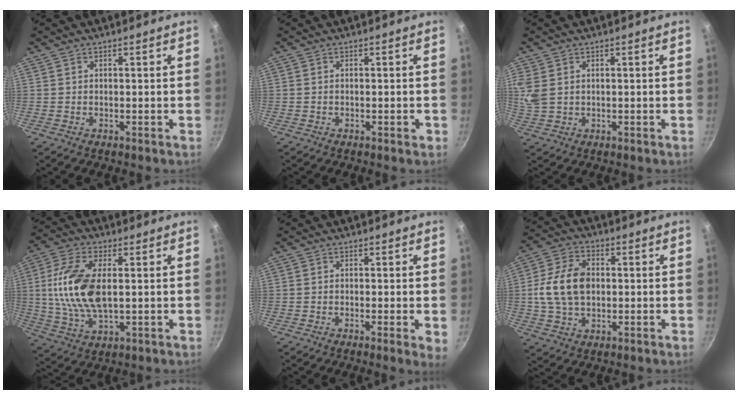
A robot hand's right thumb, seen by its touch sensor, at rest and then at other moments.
{"total": 1.2, "force": [-0.5, 0.4, 1.0], "torque": [-0.019, 0.004, -0.009]}
{"total": 5.2, "force": [1.5, 3.8, 3.2], "torque": [-0.069, 0.001, 0.035]}
{"total": 14.5, "force": [1.5, 7.3, 12.4], "torque": [-0.244, 0.003, 0.027]}
{"total": 3.1, "force": [-0.5, 0.4, 3.0], "torque": [-0.041, -0.009, -0.011]}
{"total": 11.7, "force": [0.4, 8.1, 8.4], "torque": [-0.147, 0.018, 0.000]}